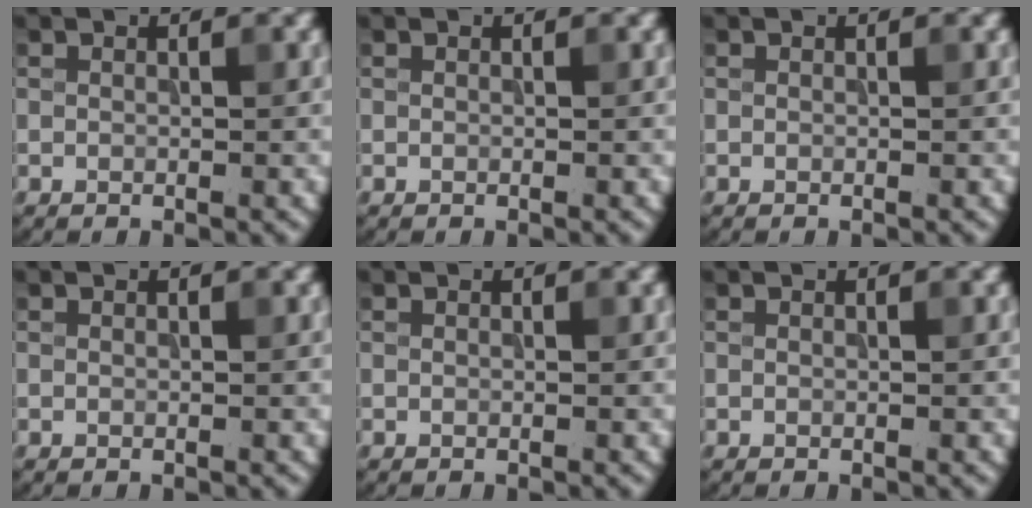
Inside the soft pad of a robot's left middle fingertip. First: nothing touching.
{"total": 0.0}
{"total": 0.0}
{"total": 0.0}
{"total": 0.0}
{"total": 0.0}